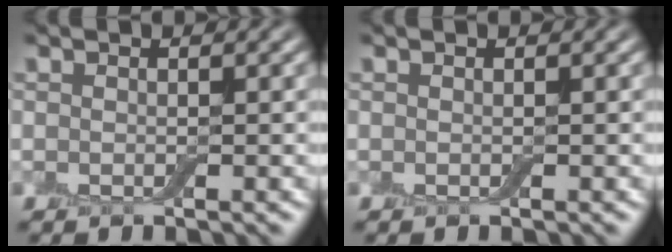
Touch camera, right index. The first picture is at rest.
{"total": 0.0}